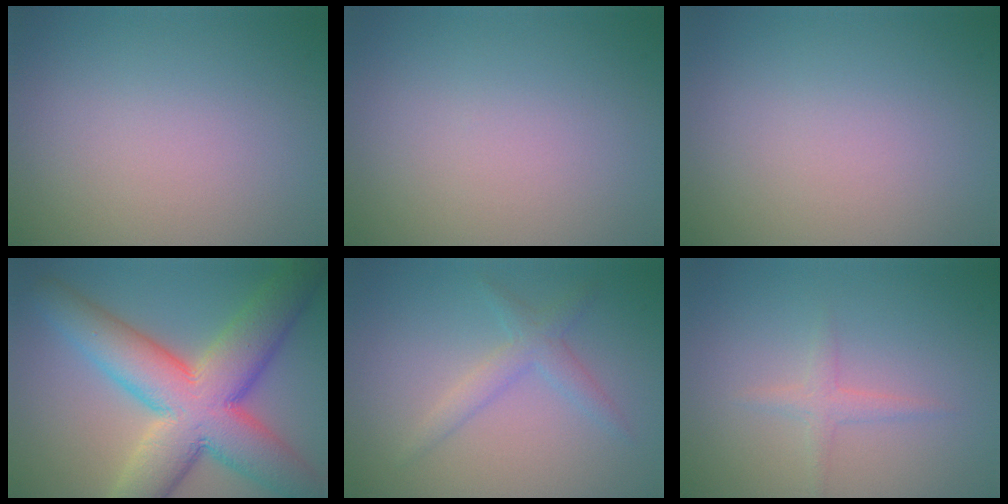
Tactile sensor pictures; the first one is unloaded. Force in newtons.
{"total": 0.0}
{"total": 0.0}
{"total": 12.1, "press": 12.1, "slide": 0.6}
{"total": 2.2, "press": 2.2, "slide": 0.2}
{"total": 1.4, "press": 1.4, "slide": 0.0}